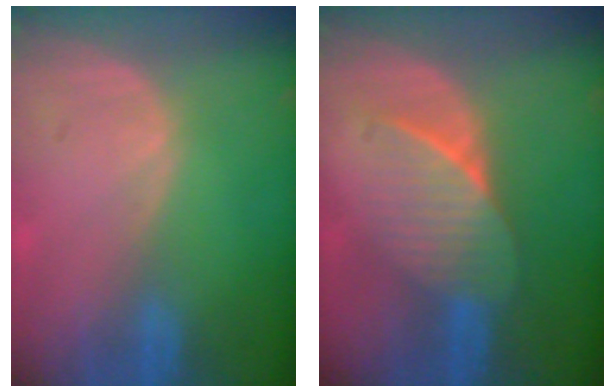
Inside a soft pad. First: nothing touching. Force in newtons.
{"total": 7.4, "press": 6.6, "slide": 3.2}